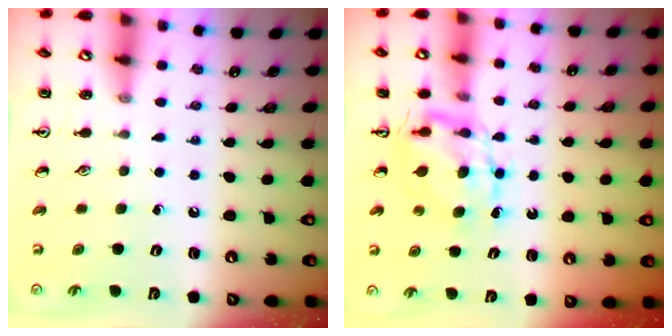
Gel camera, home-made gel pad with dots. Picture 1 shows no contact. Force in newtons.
{"total": 7.0, "press": 6.9, "slide": 0.7}